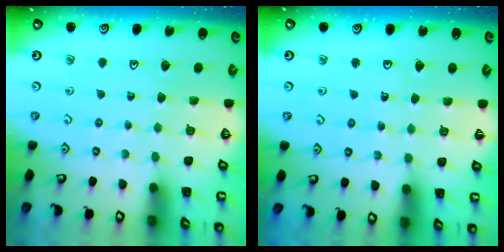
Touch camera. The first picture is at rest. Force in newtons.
{"total": 4.2, "press": 4.1, "slide": 0.5}